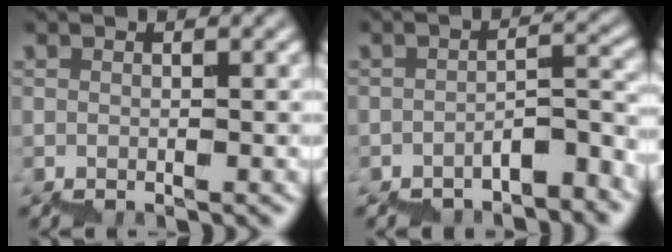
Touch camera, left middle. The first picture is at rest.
{"total": 3.7, "force": [-2.9, 1.0, 2.0], "torque": [-0.034, 0.014, -0.038]}